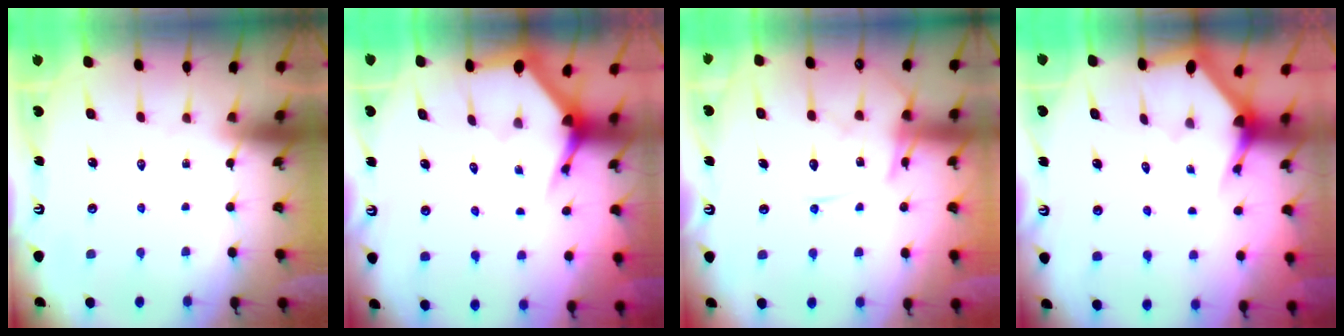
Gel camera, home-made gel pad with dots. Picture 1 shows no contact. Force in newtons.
{"total": 3.5, "press": 3.5, "slide": 0.5}
{"total": 13.9, "press": 13.8, "slide": 1.2}
{"total": 2.8, "press": 2.8, "slide": 0.2}